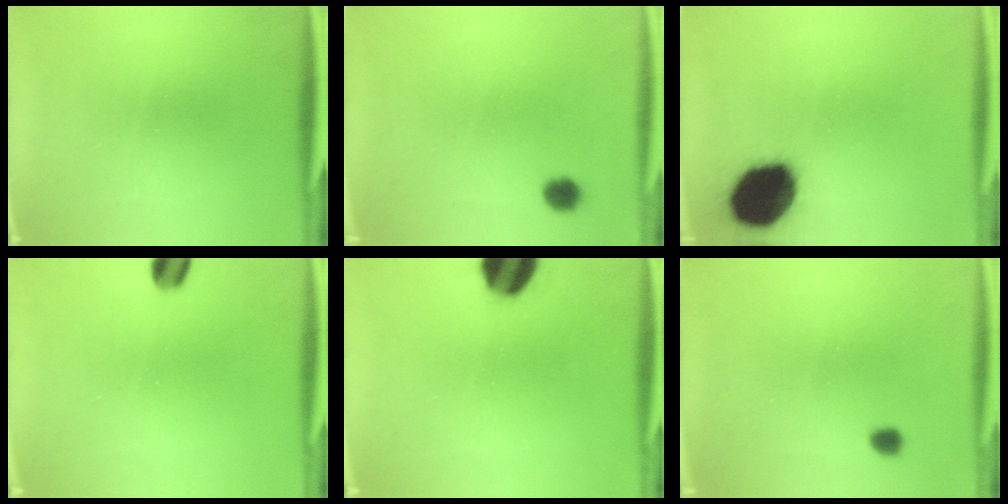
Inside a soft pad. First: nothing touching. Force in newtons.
{"total": 2.6}
{"total": 18.8}
{"total": 4.3}
{"total": 13.3}
{"total": 1.7}